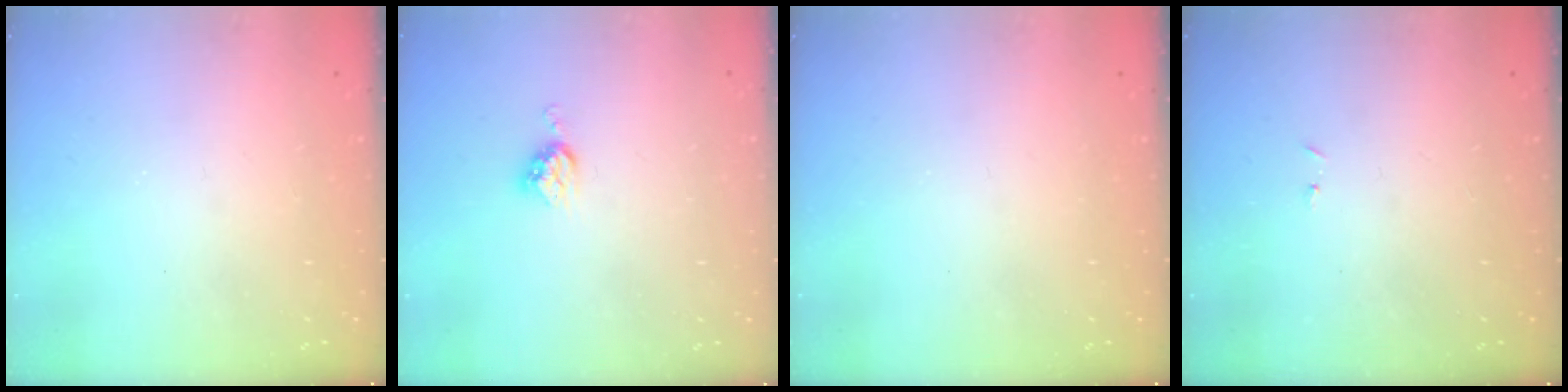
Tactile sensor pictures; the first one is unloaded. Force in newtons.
{"total": 5.1, "press": 5.1, "slide": 0.1}
{"total": 0.0}
{"total": 2.9, "press": 2.9, "slide": 0.4}